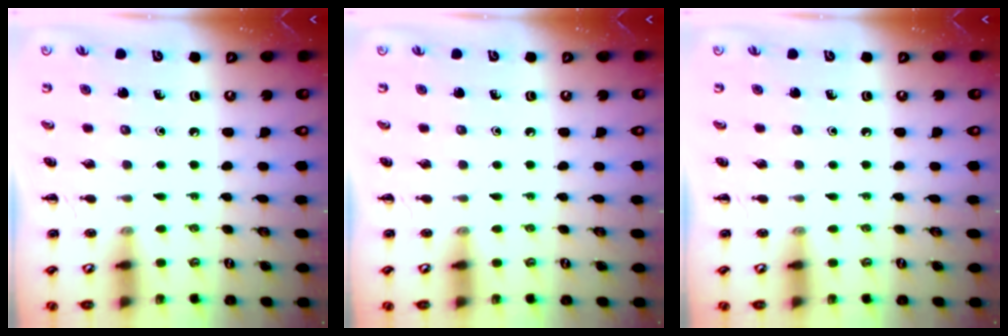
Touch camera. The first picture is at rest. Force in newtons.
{"total": 0.0}
{"total": 0.0}